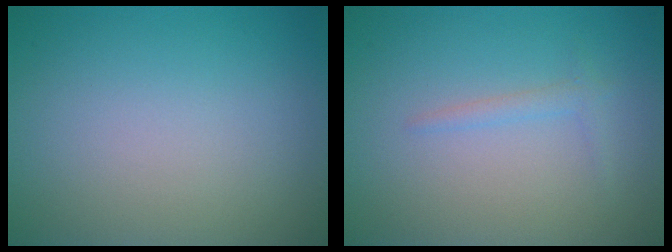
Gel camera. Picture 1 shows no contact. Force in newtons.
{"total": 1.0, "press": 1.0, "slide": 0.1}